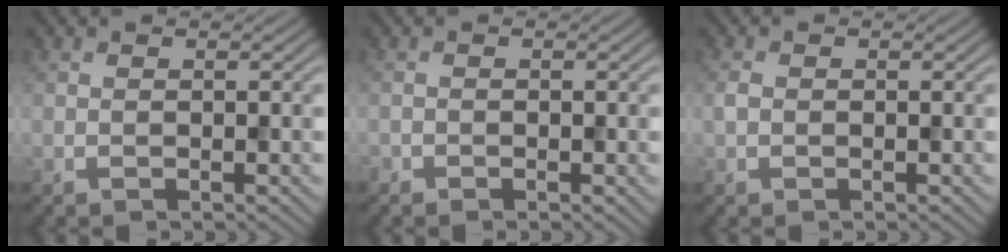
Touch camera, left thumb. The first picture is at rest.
{"total": 0.7, "force": [-0.5, 0.5, 0.2], "torque": [-0.002, -0.003, -0.011]}
{"total": 0.9, "force": [-0.1, 0.8, 0.5], "torque": [-0.011, -0.001, -0.005]}